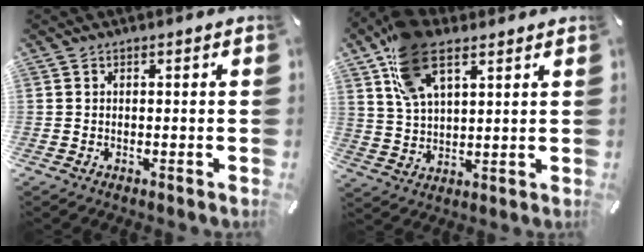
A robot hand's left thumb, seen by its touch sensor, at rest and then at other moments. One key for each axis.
{"total": 13.5, "fx": 7.4, "fy": 7.1, "fz": 8.8, "tx": -0.183, "ty": -0.009, "tz": 0.140}